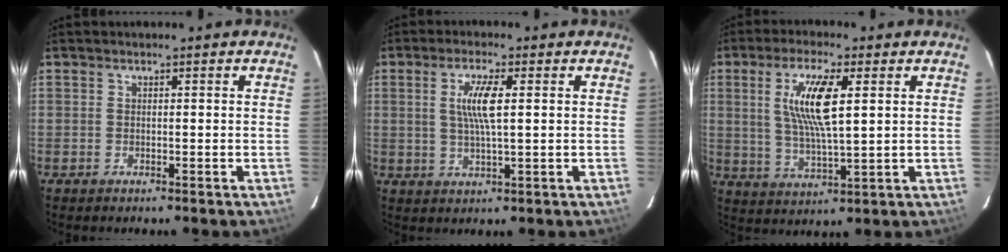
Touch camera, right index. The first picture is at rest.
{"total": 6.0, "force": [1.2, 0.8, 5.8], "torque": [-0.111, -0.001, 0.022]}
{"total": 10.6, "force": [2.9, 2.3, 10.0], "torque": [-0.194, 0.001, 0.057]}